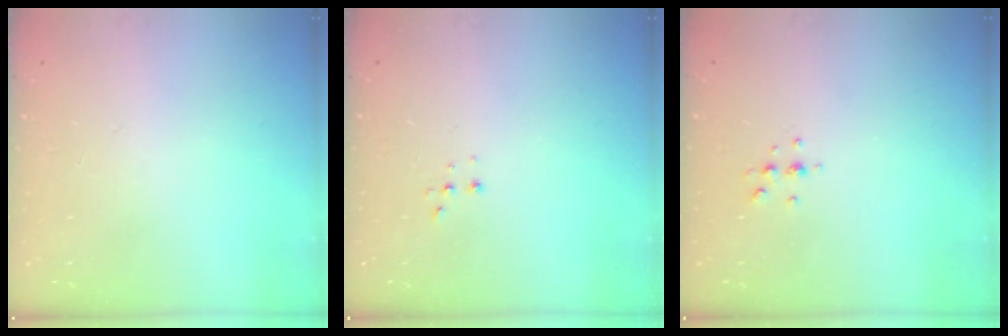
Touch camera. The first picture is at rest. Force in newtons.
{"total": 2.2, "press": 2.2, "slide": 0.5}
{"total": 4.4, "press": 4.3, "slide": 0.6}